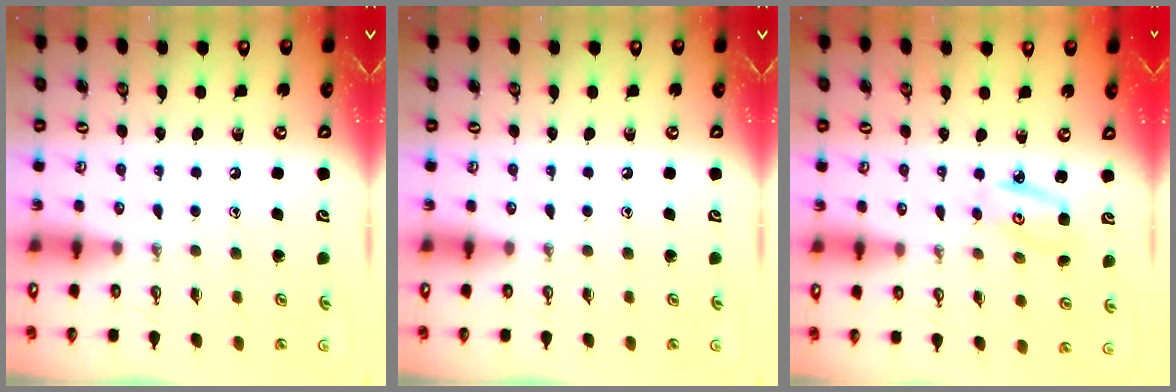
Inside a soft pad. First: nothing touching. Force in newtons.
{"total": 0.0}
{"total": 3.9, "press": 3.9, "slide": 0.2}